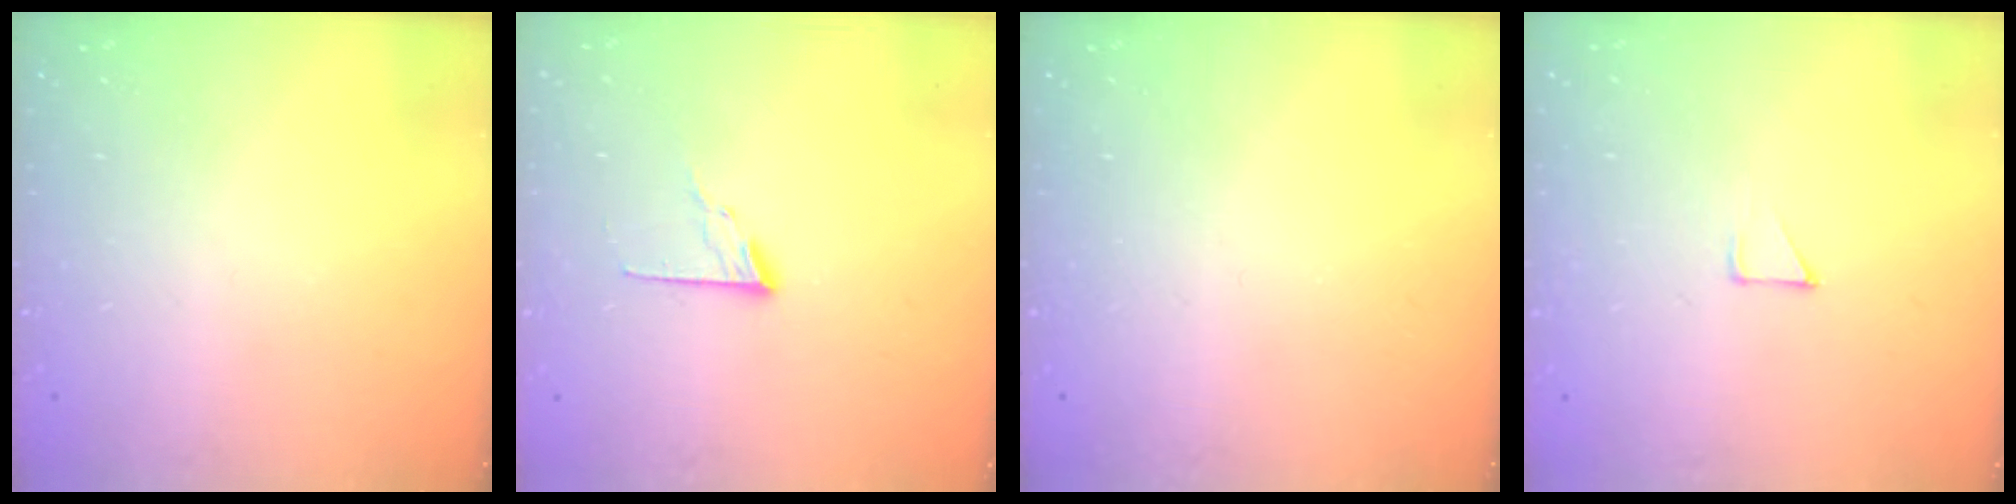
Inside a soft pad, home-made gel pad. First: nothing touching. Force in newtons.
{"total": 7.4, "press": 7.4, "slide": 0.6}
{"total": 0.0}
{"total": 2.8, "press": 2.8, "slide": 0.2}